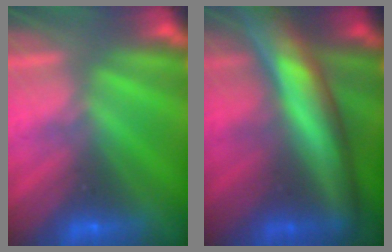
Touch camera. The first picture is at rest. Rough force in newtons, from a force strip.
{"total": 9.3}